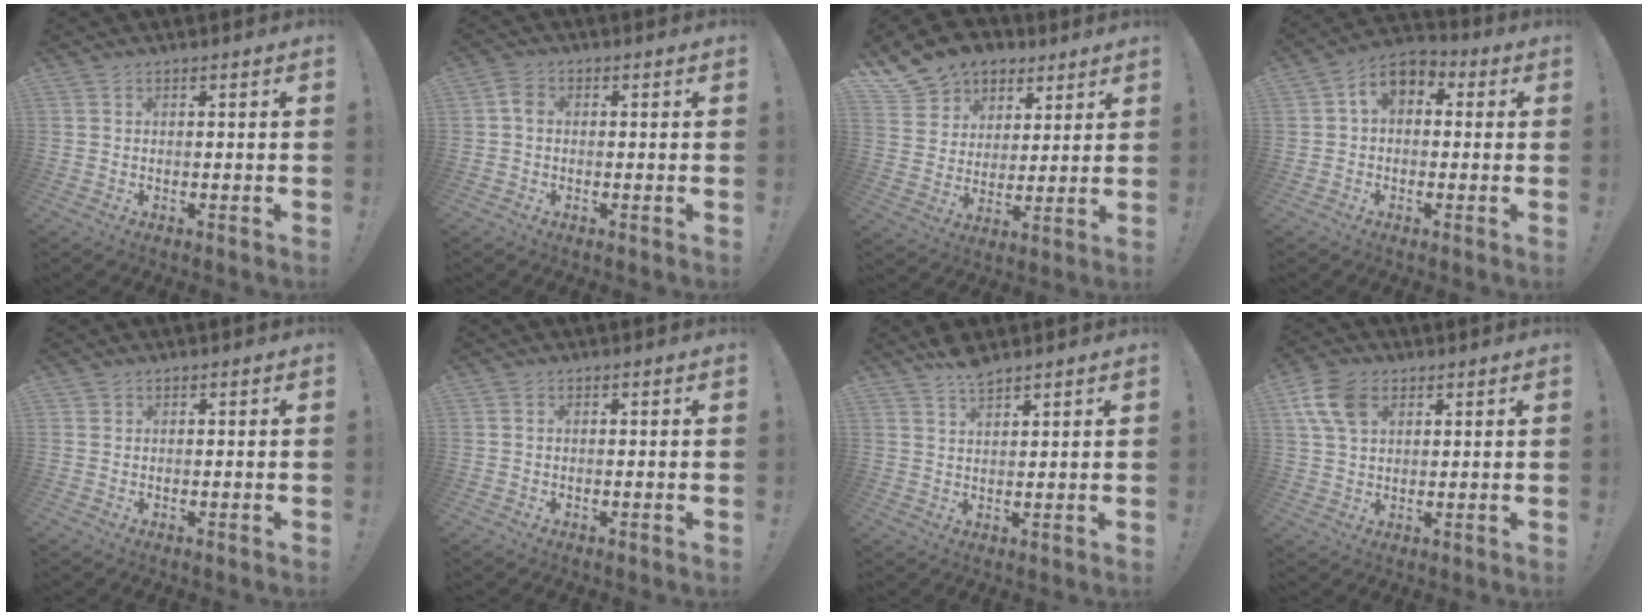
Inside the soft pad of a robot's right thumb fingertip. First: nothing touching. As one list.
[{"total": 3.0, "force": [0.1, 2.0, 2.2], "torque": [-0.035, 0.007, 0.000]}, {"total": 12.2, "force": [7.9, 8.9, 3.0], "torque": [-0.054, -0.058, 0.158]}, {"total": 7.2, "force": [1.5, 5.0, 5.0], "torque": [-0.084, 0.011, 0.033]}, {"total": 0.7, "force": [0.4, 0.5, 0.0], "torque": [-0.003, 0.001, 0.008]}, {"total": 0.0}, {"total": 4.8, "force": [4.1, 1.3, 2.3], "torque": [-0.036, -0.025, 0.072]}, {"total": 10.5, "force": [4.3, 7.0, 6.5], "torque": [-0.130, 0.001, 0.085]}]